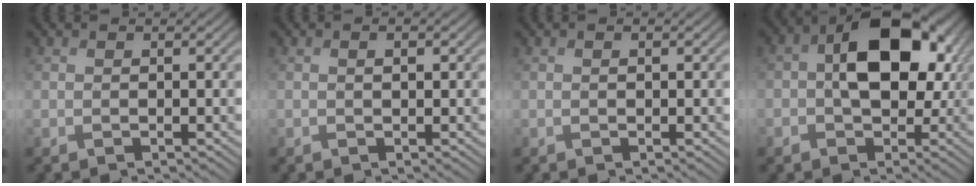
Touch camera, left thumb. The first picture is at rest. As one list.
[{"total": 1.3, "force": [0.4, 0.5, 1.1], "torque": [-0.019, -0.001, 0.007]}, {"total": 0.7, "force": [0.3, 0.2, 0.6], "torque": [-0.009, 0.001, 0.004]}, {"total": 11.7, "force": [1.0, 7.6, 8.8], "torque": [-0.148, 0.006, 0.012]}]